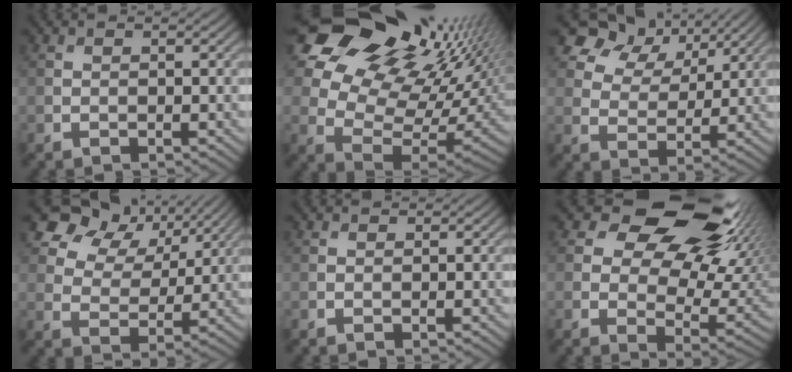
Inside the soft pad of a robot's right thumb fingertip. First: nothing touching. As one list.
[{"total": 18.7, "force": [11.7, 10.4, 10.3], "torque": [-0.204, 0.021, 0.202]}, {"total": 9.1, "force": [6.0, 5.5, 4.1], "torque": [-0.089, -0.003, 0.110]}, {"total": 11.1, "force": [6.9, 7.0, 5.2], "torque": [-0.123, 0.000, 0.125]}, {"total": 0.0}, {"total": 16.9, "force": [8.8, 9.6, 10.9], "torque": [-0.167, 0.005, 0.135]}]